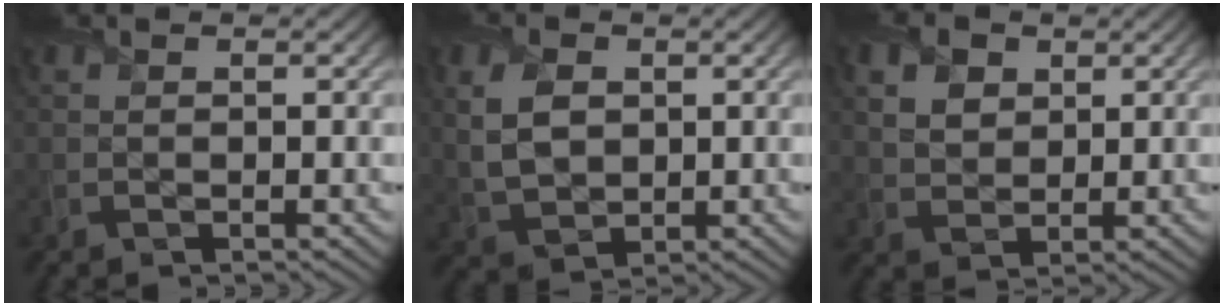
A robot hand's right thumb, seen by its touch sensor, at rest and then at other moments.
{"total": 6.4, "force": [1.3, 4.5, 4.3], "torque": [-0.117, 0.006, 0.026]}
{"total": 4.6, "force": [2.0, 3.3, 2.5], "torque": [-0.062, 0.002, 0.038]}